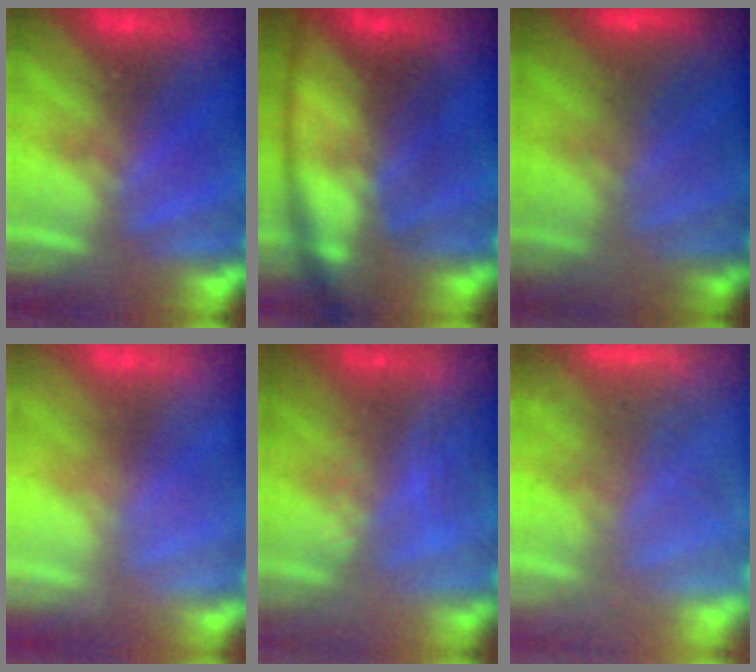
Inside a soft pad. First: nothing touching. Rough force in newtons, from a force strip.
{"total": 7.1}
{"total": 3.0}
{"total": 2.4}
{"total": 2.7}
{"total": 5.7}